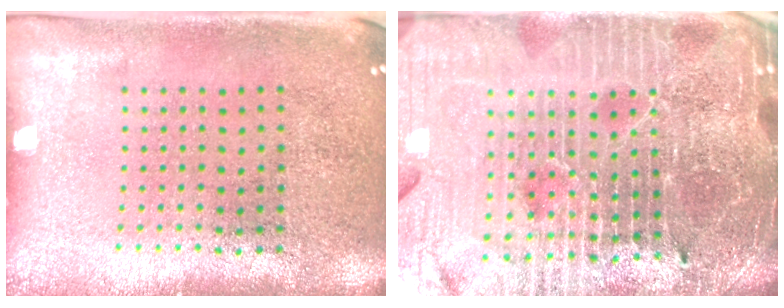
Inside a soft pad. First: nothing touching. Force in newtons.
{"total": 5.9, "press": 5.3, "slide": 2.4}